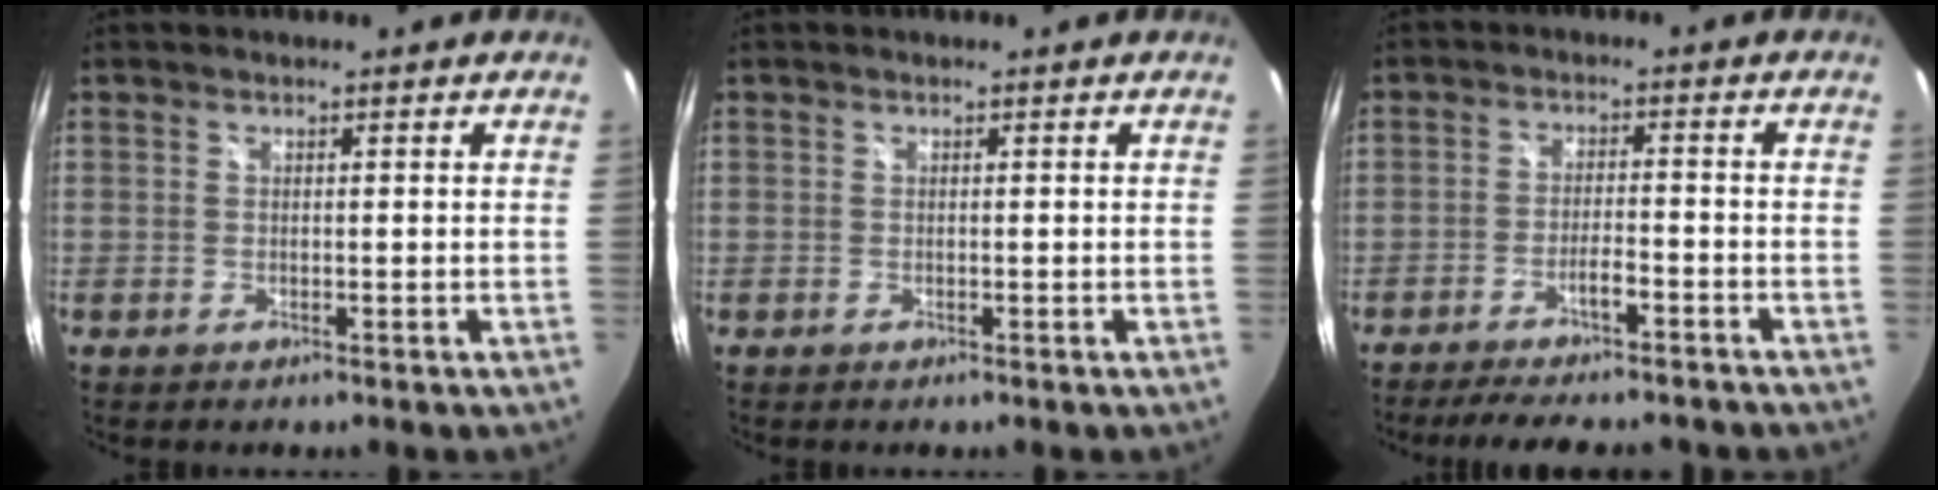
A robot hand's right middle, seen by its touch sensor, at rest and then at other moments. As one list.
[{"total": 0.0}, {"total": 11.8, "force": [-10.4, 1.7, 5.4], "torque": [-0.116, -0.007, -0.154]}]